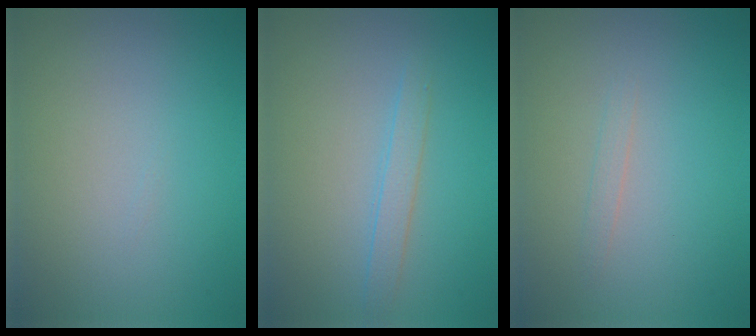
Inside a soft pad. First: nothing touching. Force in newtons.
{"total": 1.5, "press": 1.5, "slide": 0.0}
{"total": 0.7, "press": 0.7, "slide": 0.1}